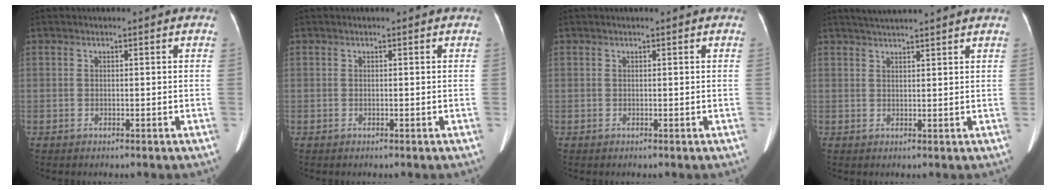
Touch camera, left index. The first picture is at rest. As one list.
[{"total": 0.0}, {"total": 0.0}, {"total": 7.2, "force": [6.4, -0.8, 3.1], "torque": [-0.048, 0.031, 0.088]}]